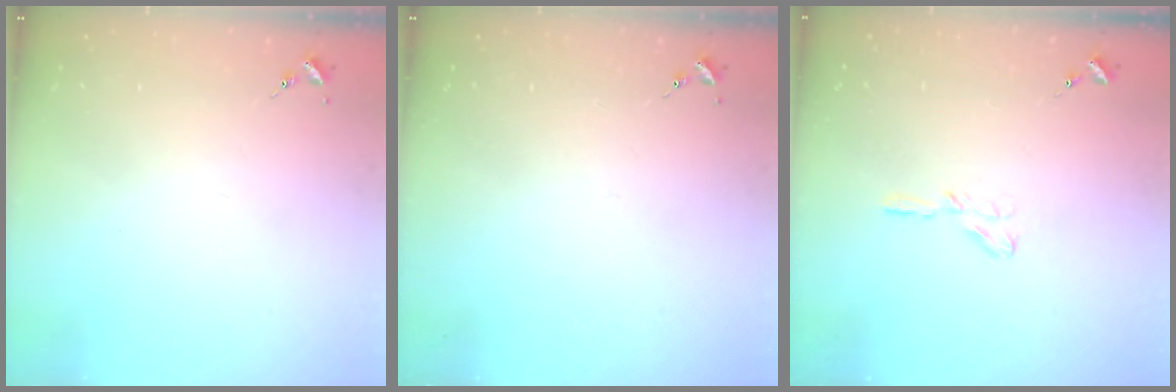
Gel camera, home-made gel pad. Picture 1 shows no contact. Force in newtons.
{"total": 0.0}
{"total": 3.8, "press": 3.8, "slide": 0.3}